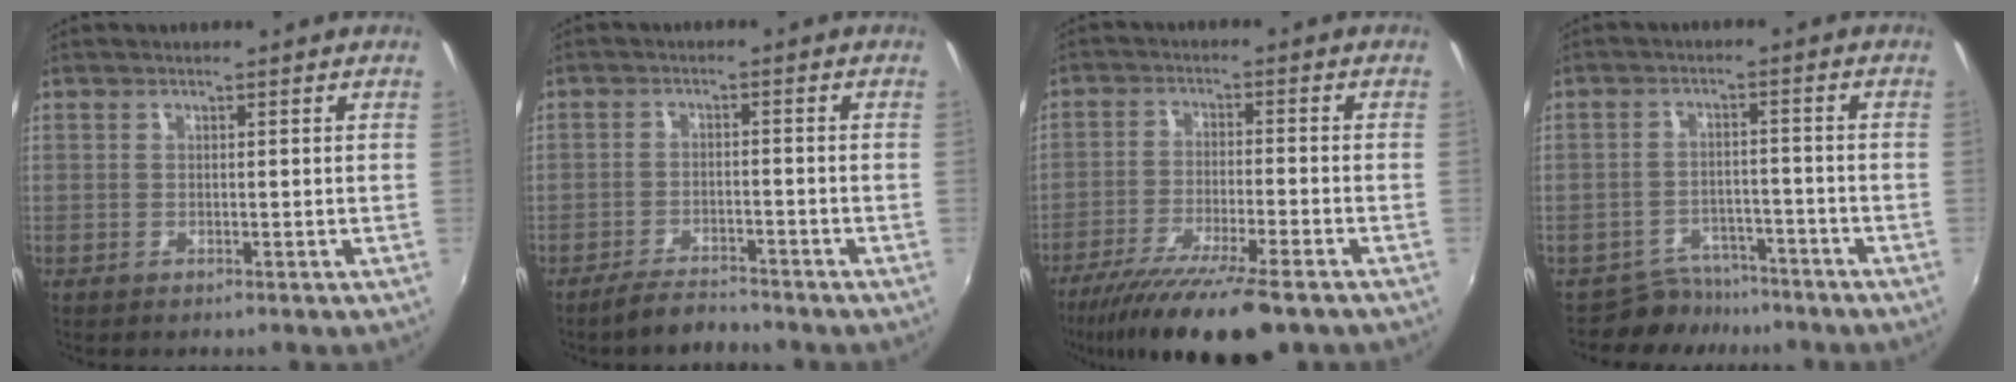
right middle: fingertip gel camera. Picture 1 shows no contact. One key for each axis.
{"total": 4.8, "fx": -4.5, "fy": 0.9, "fz": 1.5, "tx": -0.048, "ty": -0.005, "tz": -0.077}
{"total": 15.5, "fx": -11.7, "fy": 2.2, "fz": 9.9, "tx": -0.198, "ty": -0.045, "tz": -0.197}
{"total": 6.2, "fx": -5.5, "fy": 2.8, "fz": 0.0, "tx": -0.011, "ty": 0.010, "tz": -0.083}